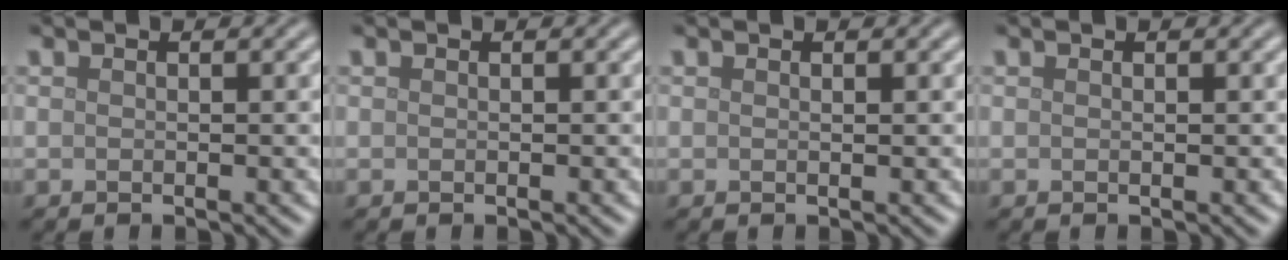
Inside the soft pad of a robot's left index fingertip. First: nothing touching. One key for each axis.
{"total": 0.0}
{"total": 0.0}
{"total": 0.0}